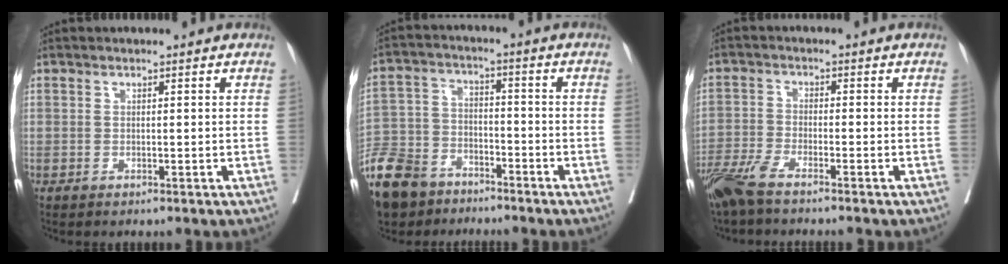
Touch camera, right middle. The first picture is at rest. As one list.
[{"total": 16.0, "force": [-12.0, 8.3, 6.4], "torque": [-0.167, -0.008, -0.218]}, {"total": 6.9, "force": [-5.6, 0.5, 4.0], "torque": [-0.079, -0.019, -0.108]}]